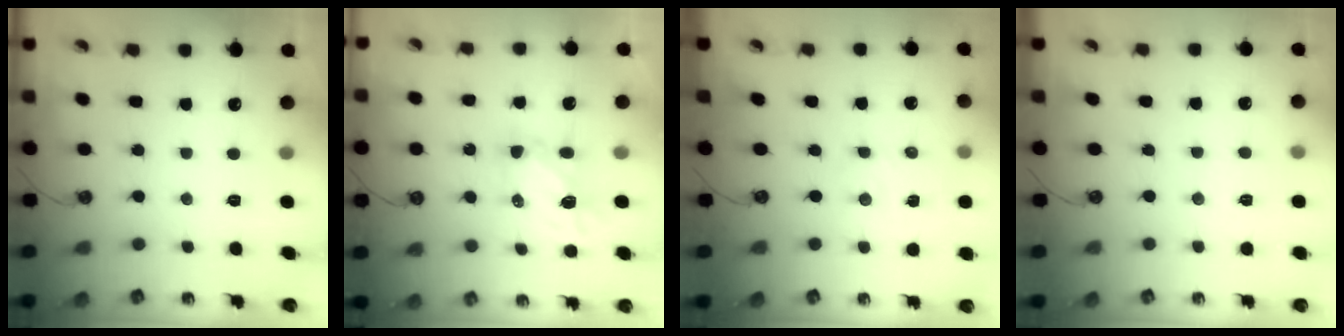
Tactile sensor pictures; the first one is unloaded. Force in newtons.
{"total": 5.7, "press": 5.7, "slide": 0.1}
{"total": 2.6, "press": 2.6, "slide": 0.4}
{"total": 3.0, "press": 3.0, "slide": 0.4}